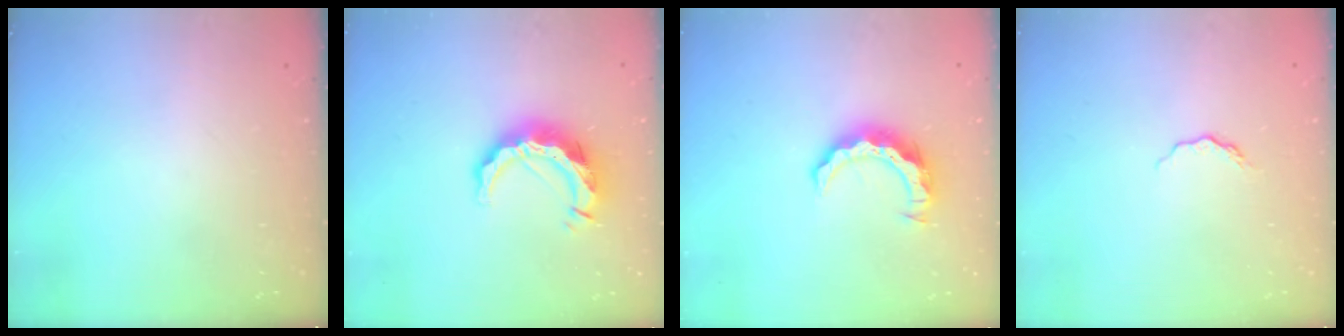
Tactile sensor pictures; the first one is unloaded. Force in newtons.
{"total": 12.2, "press": 12.1, "slide": 1.0}
{"total": 9.0, "press": 9.0, "slide": 0.9}
{"total": 4.4, "press": 4.4, "slide": 0.4}